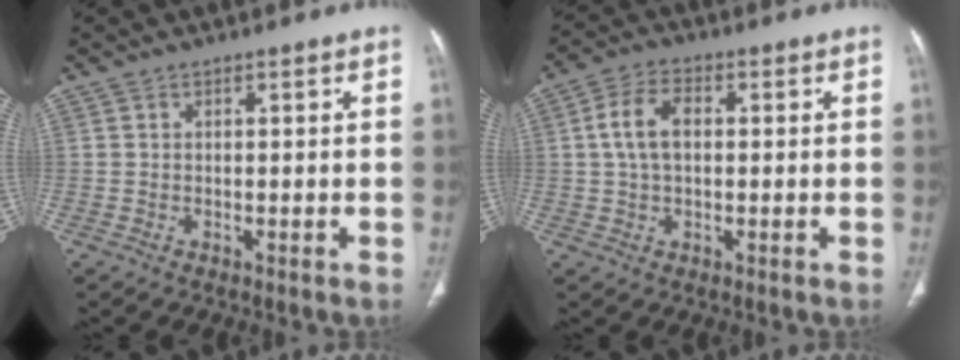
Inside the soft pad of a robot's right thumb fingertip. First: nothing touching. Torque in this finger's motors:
{"motor_torque": [0.29, 0.16, 0.82, 0.08, 0.25]}